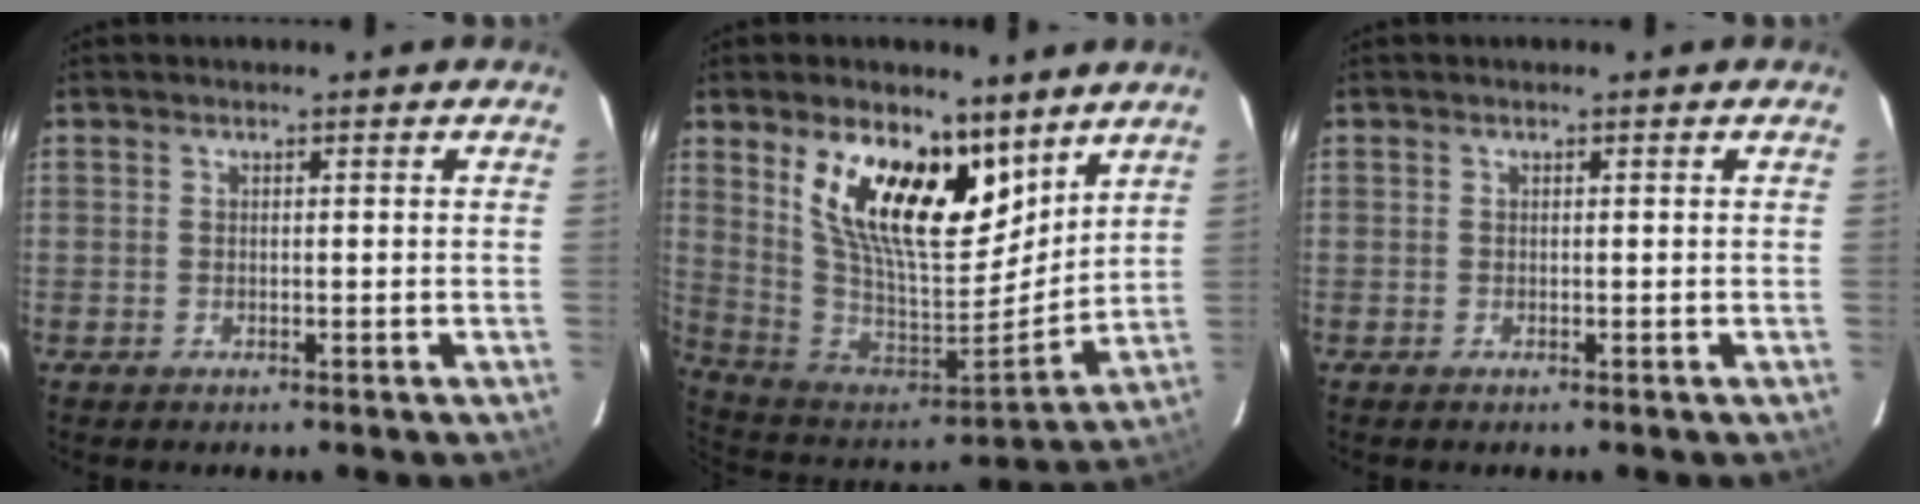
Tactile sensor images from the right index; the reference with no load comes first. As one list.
[{"total": 20.7, "force": [11.1, 9.9, 14.3], "torque": [-0.271, 0.001, 0.208]}, {"total": 0.0}]